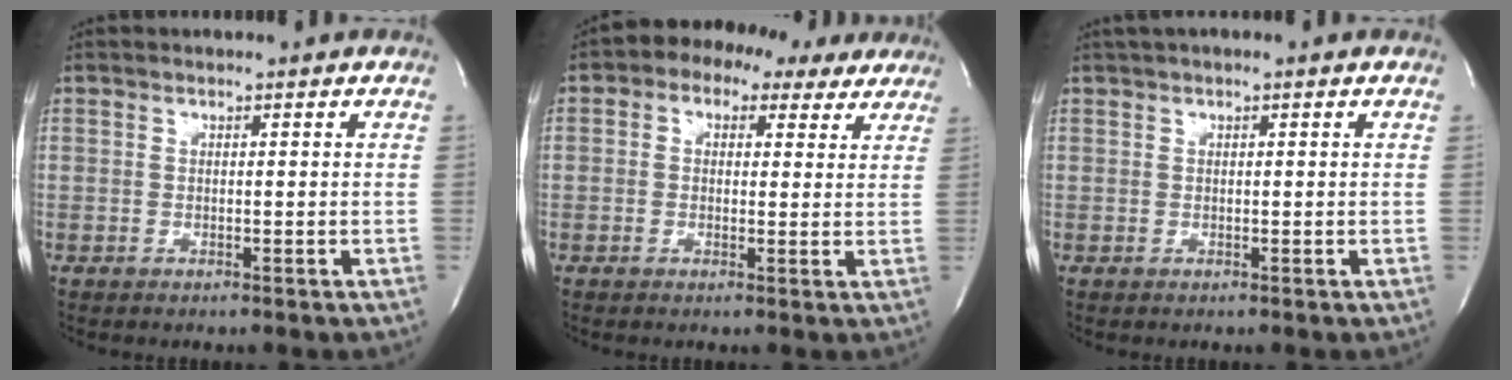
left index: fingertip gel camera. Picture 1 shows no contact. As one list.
[{"total": 10.4, "force": [6.5, 6.3, 5.1], "torque": [-0.060, 0.043, 0.076]}, {"total": 1.8, "force": [1.0, 0.3, 1.4], "torque": [-0.026, 0.017, 0.015]}]